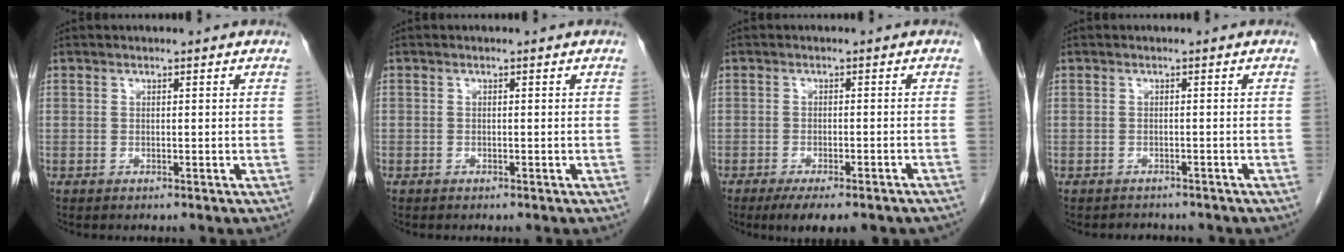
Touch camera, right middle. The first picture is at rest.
{"total": 0.0}
{"total": 10.2, "force": [-8.1, 2.3, 5.7], "torque": [-0.064, -0.007, -0.105]}
{"total": 3.5, "force": [-3.1, 1.5, 0.7], "torque": [-0.012, 0.000, -0.036]}